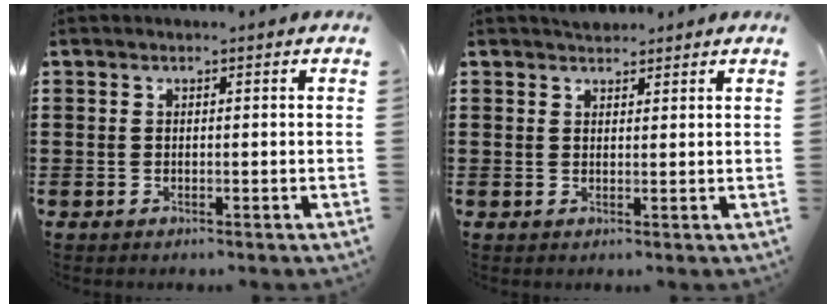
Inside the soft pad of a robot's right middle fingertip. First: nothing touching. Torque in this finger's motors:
{"motor_torque": [-0.09, -0.08, 0.01, -0.01]}